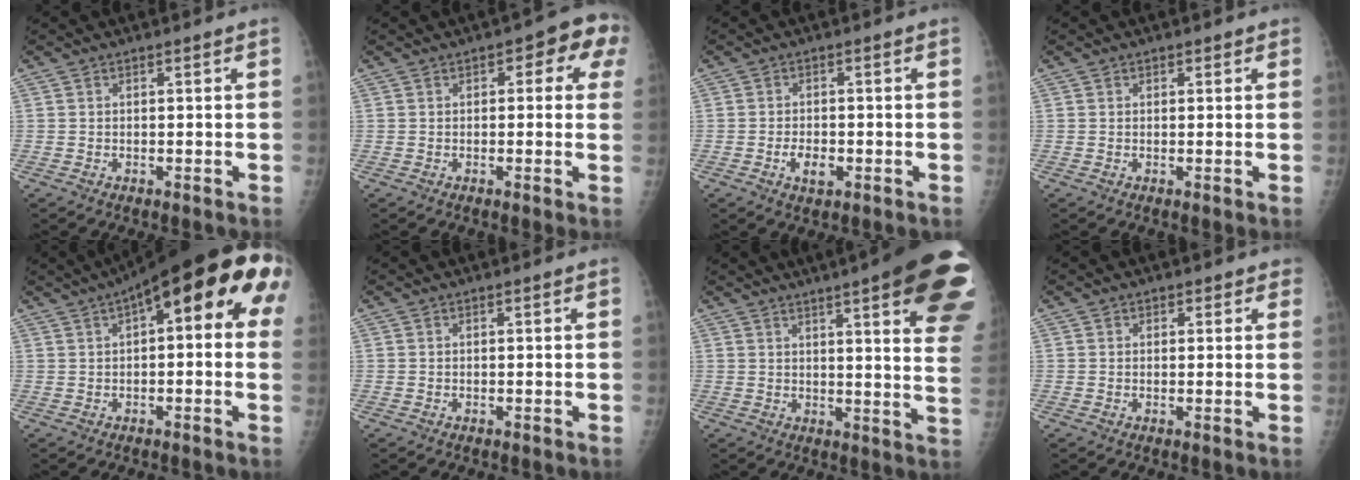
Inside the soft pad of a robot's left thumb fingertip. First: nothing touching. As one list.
[{"total": 6.9, "force": [2.0, 3.6, 5.5], "torque": [-0.023, 0.013, 0.012]}, {"total": 3.7, "force": [-1.3, 2.2, 2.7], "torque": [-0.042, 0.002, -0.019]}, {"total": 0.9, "force": [0.4, 0.8, 0.1], "torque": [0.012, 0.000, 0.002]}, {"total": 18.1, "force": [5.9, 6.3, 15.9], "torque": [-0.206, 0.038, 0.068]}, {"total": 0.0}, {"total": 23.6, "force": [12.4, 4.6, 19.5], "torque": [-0.186, -0.024, 0.144]}, {"total": 1.8, "force": [1.0, 1.5, 0.1], "torque": [0.026, -0.002, 0.004]}]